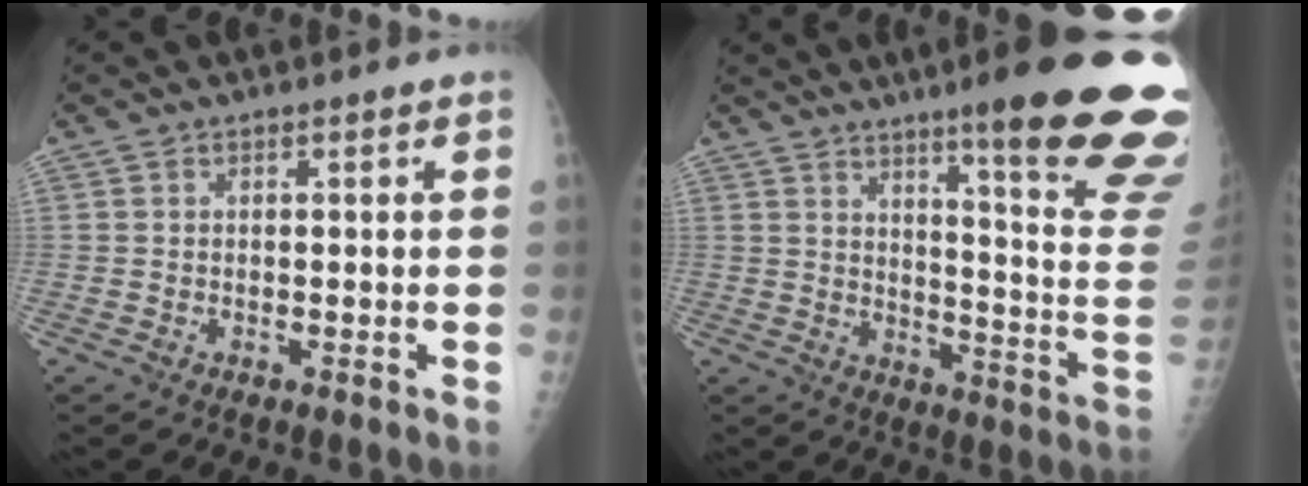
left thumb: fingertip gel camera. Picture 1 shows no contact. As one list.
[{"total": 24.2, "force": [16.3, 2.2, 17.6], "torque": [-0.192, -0.099, 0.217]}]